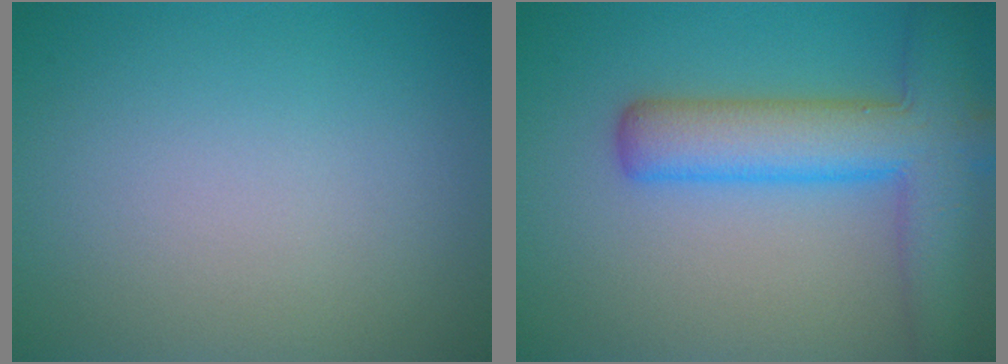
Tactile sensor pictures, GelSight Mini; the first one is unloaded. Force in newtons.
{"total": 7.7, "press": 7.7, "slide": 0.5}